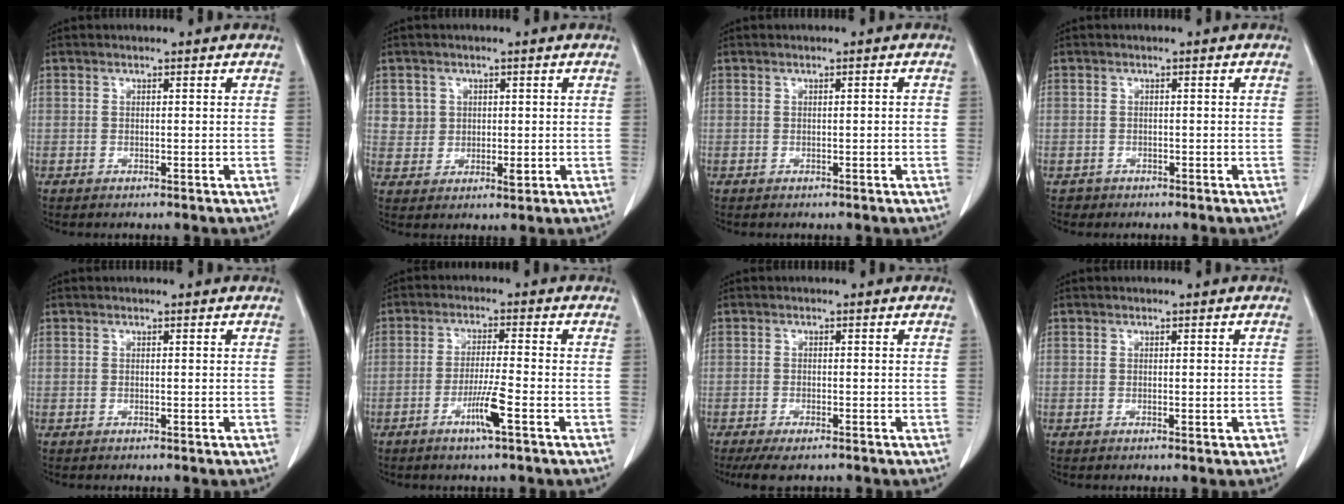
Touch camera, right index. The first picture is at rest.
{"total": 3.8, "force": [1.1, 3.5, 1.0], "torque": [-0.006, -0.005, 0.020]}
{"total": 1.0, "force": [-0.1, 0.2, 1.0], "torque": [-0.014, 0.003, 0.002]}
{"total": 1.2, "force": [-0.6, 1.0, -0.3], "torque": [0.003, 0.005, -0.013]}
{"total": 0.0}
{"total": 5.5, "force": [-2.6, -0.4, 4.8], "torque": [-0.091, -0.010, -0.050]}
{"total": 4.6, "force": [-3.4, 1.4, 2.7], "torque": [-0.038, -0.009, -0.053]}
{"total": 1.2, "force": [-0.4, 0.4, 1.1], "torque": [-0.011, 0.001, -0.001]}